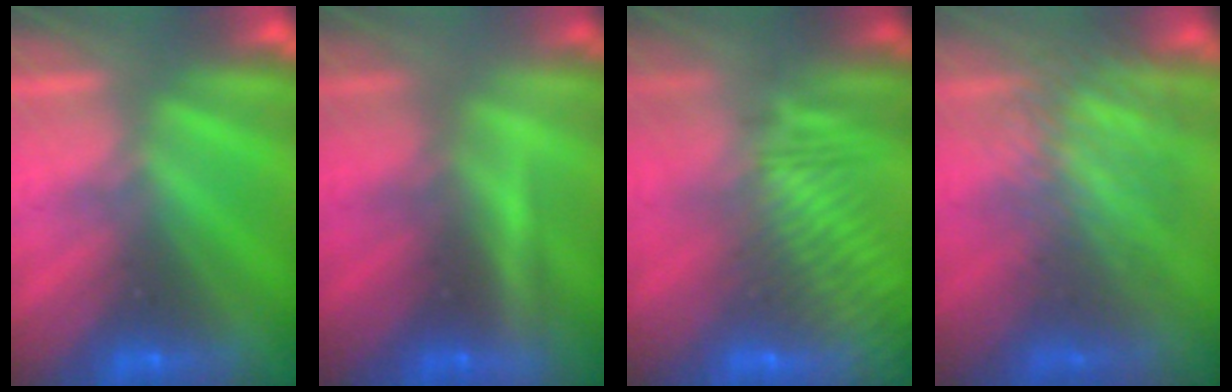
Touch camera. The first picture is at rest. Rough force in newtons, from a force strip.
{"total": 2.0}
{"total": 7.7}
{"total": 3.1}